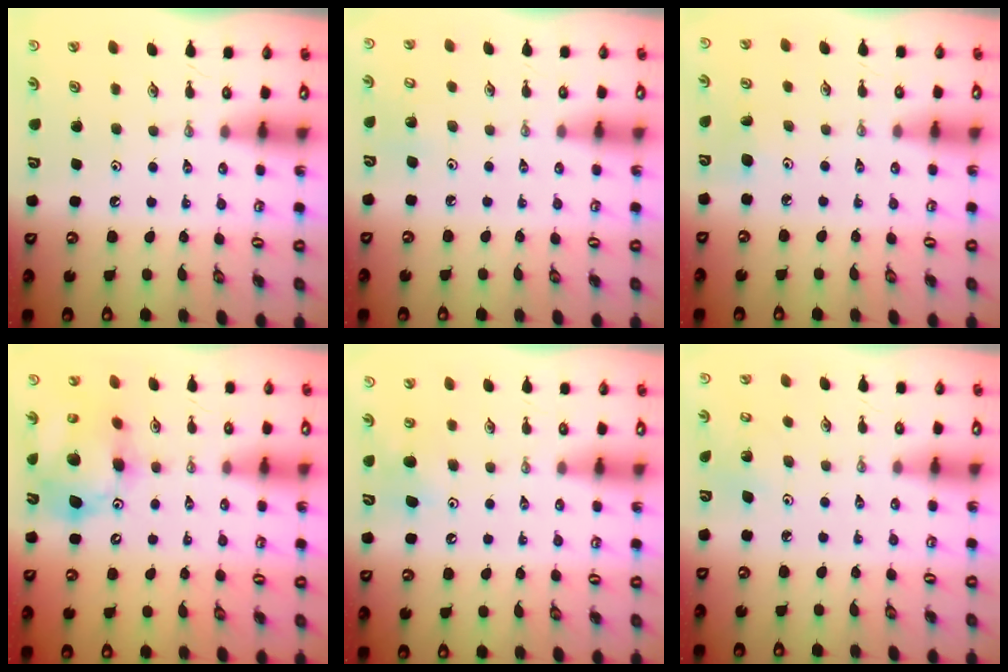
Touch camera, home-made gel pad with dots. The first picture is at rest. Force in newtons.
{"total": 5.1, "press": 5.0, "slide": 0.9}
{"total": 4.7, "press": 4.6, "slide": 0.5}
{"total": 15.6, "press": 15.4, "slide": 2.5}
{"total": 6.0, "press": 5.9, "slide": 1.0}
{"total": 3.0, "press": 3.0, "slide": 0.1}